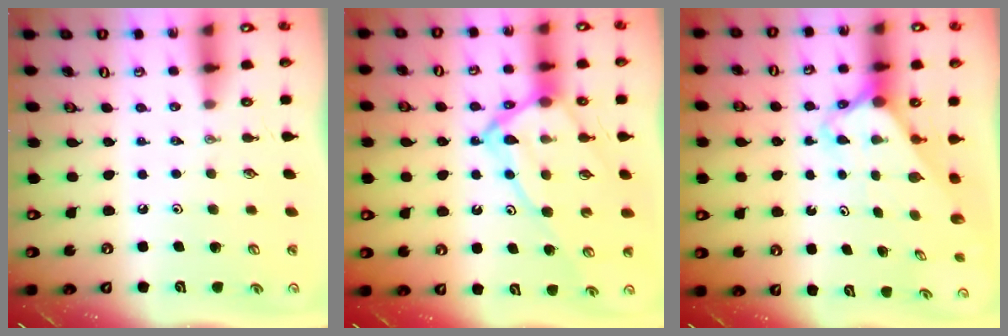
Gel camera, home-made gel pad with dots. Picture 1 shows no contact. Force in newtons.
{"total": 15.3, "press": 15.2, "slide": 1.5}
{"total": 2.4, "press": 2.4, "slide": 0.2}